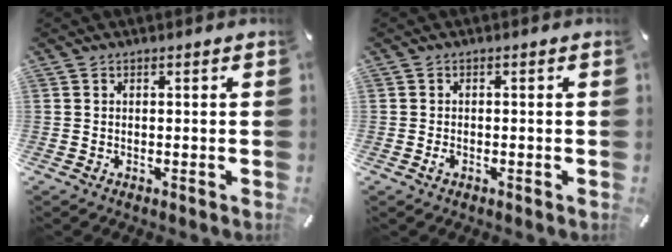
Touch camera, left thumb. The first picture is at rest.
{"total": 1.4, "force": [-0.6, 0.8, 1.0], "torque": [-0.019, -0.001, -0.011]}